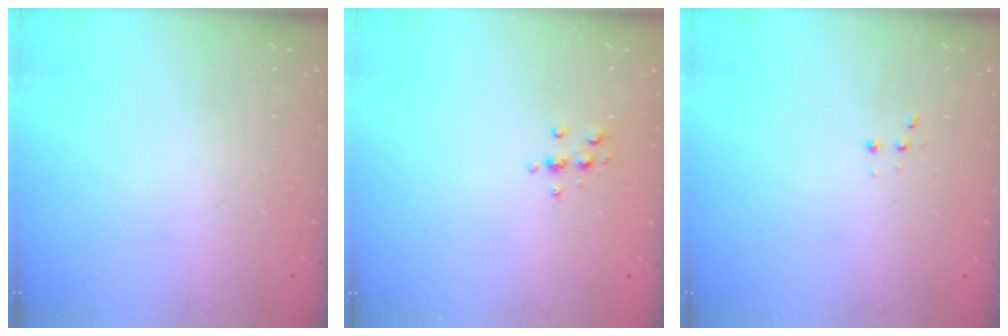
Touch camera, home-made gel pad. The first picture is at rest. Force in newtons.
{"total": 5.4, "press": 5.2, "slide": 1.4}
{"total": 2.8, "press": 2.7, "slide": 0.7}